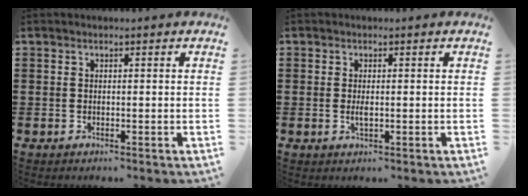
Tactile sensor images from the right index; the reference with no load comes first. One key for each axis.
{"total": 1.6, "fx": -0.2, "fy": 0.6, "fz": 1.4, "tx": -0.035, "ty": -0.004, "tz": -0.006}